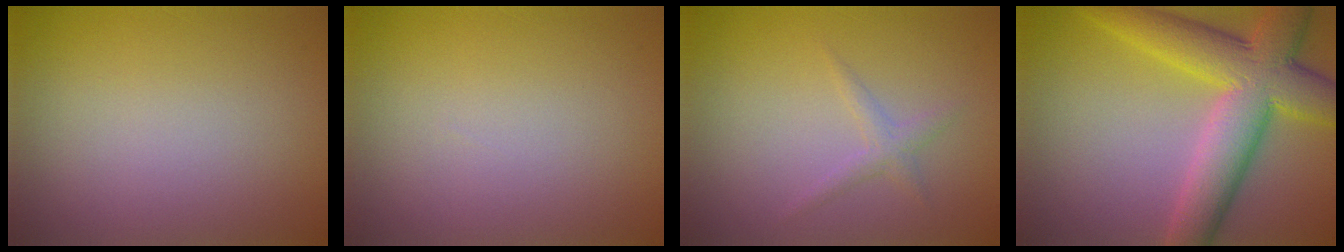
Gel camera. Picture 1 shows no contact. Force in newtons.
{"total": 0.0}
{"total": 1.2, "press": 1.2, "slide": 0.1}
{"total": 9.2, "press": 9.2, "slide": 0.4}